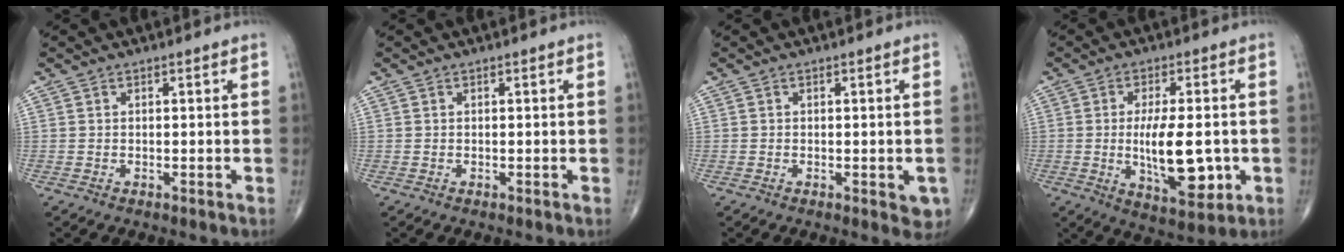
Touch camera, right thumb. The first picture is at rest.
{"total": 0.0}
{"total": 3.3, "force": [-1.0, 1.5, 2.7], "torque": [-0.011, -0.002, -0.012]}
{"total": 13.0, "force": [-1.7, 5.2, 11.8], "torque": [-0.176, -0.011, -0.016]}